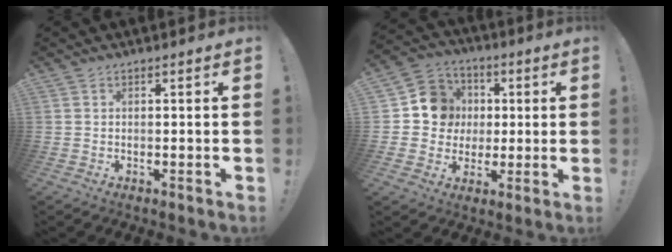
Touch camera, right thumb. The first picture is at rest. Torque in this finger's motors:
{"motor_torque": [1.07, 1.26, 0.24, -0.27, 0.00]}